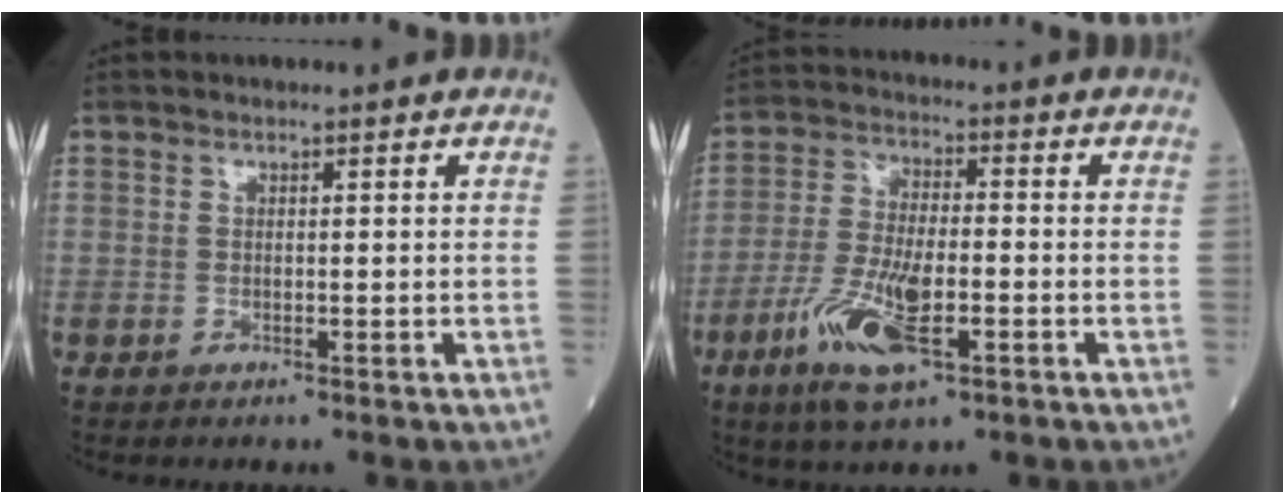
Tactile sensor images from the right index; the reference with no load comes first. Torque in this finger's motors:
{"motor_torque": [0.40, -0.32, 0.27, 0.08]}